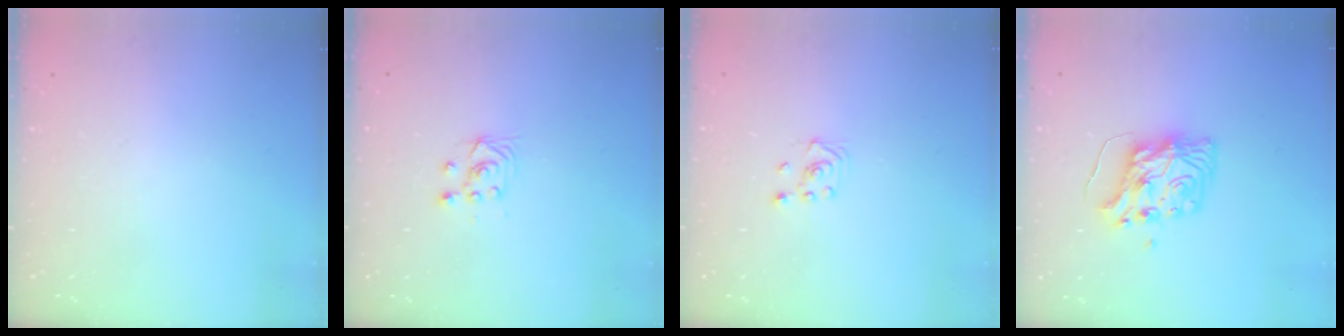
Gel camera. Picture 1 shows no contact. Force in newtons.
{"total": 2.9, "press": 2.7, "slide": 1.0}
{"total": 1.9, "press": 1.8, "slide": 0.6}
{"total": 8.9, "press": 8.9, "slide": 0.3}